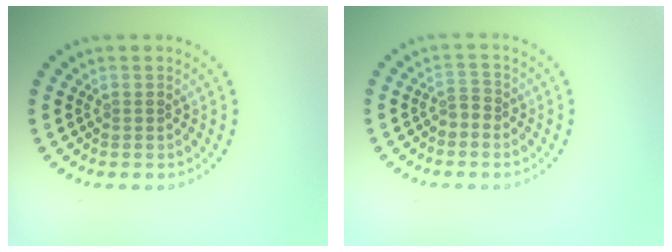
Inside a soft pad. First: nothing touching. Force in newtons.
{"total": 1.3, "press": 1.0, "slide": 0.8}